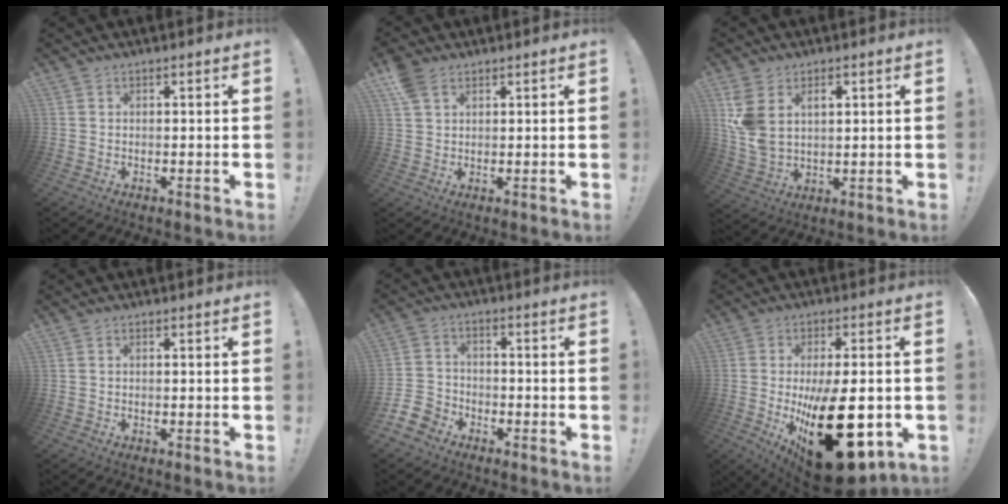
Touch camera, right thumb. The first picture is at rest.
{"total": 5.3, "force": [3.1, 3.2, 2.9], "torque": [-0.046, -0.009, 0.062]}
{"total": 9.5, "force": [3.8, 6.0, 6.3], "torque": [-0.137, -0.010, 0.072]}
{"total": 0.0}
{"total": 7.4, "force": [-5.3, 4.7, 2.0], "torque": [-0.044, 0.033, -0.101]}
{"total": 27.5, "force": [-4.4, 11.6, 24.6], "torque": [-0.379, 0.002, -0.042]}